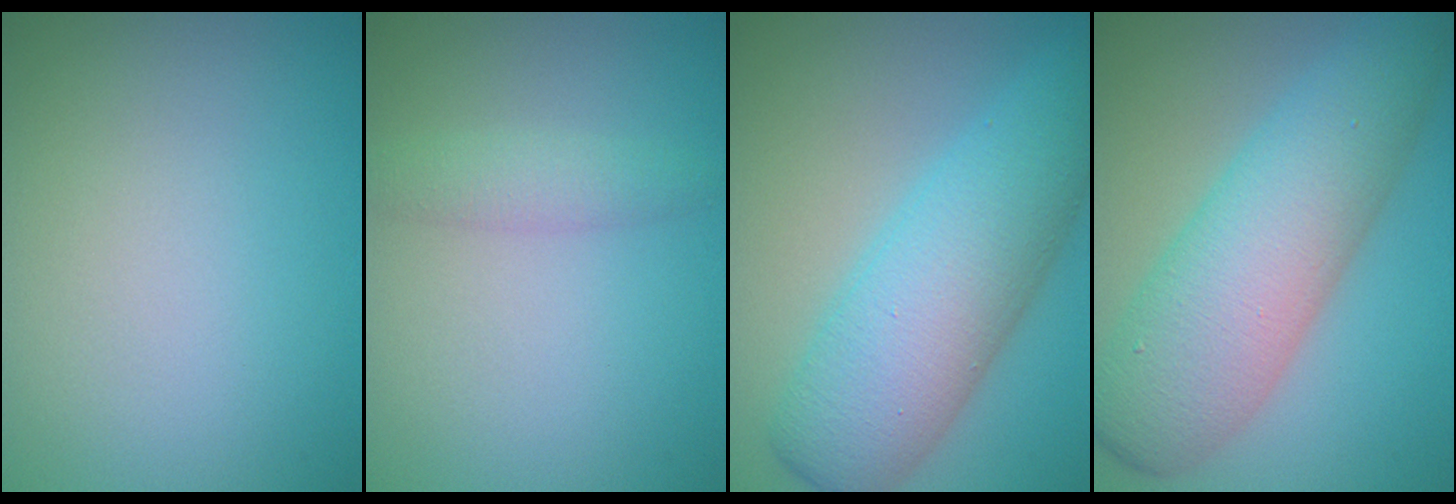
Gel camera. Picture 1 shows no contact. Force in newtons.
{"total": 1.7, "press": 1.7, "slide": 0.1}
{"total": 8.4, "press": 8.4, "slide": 0.2}
{"total": 8.2, "press": 8.2, "slide": 0.3}